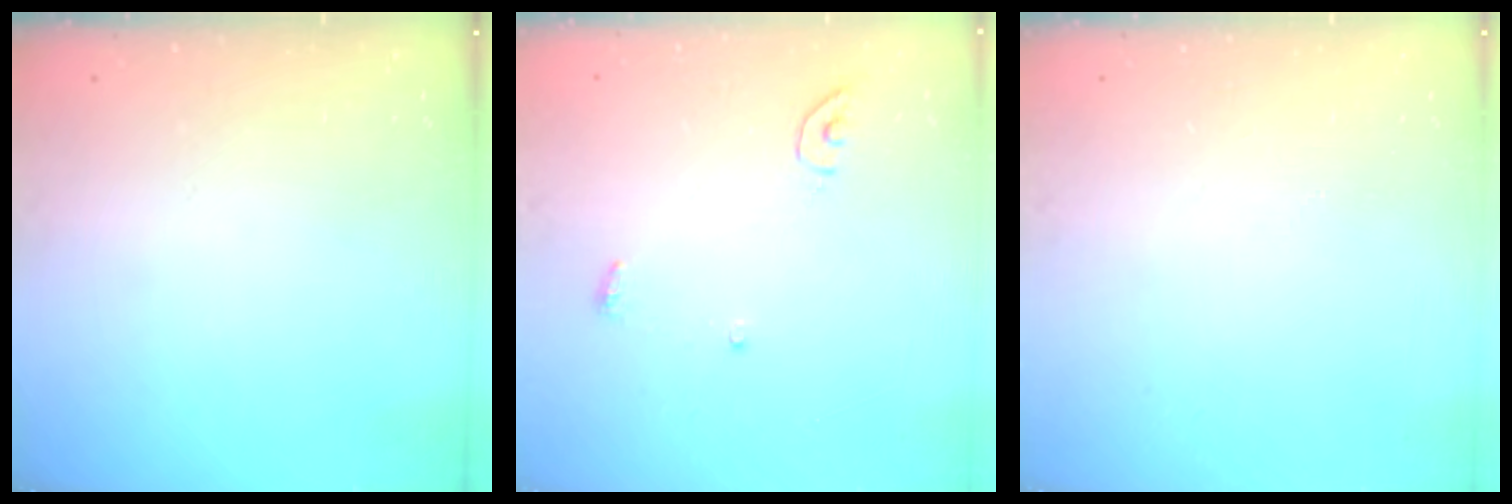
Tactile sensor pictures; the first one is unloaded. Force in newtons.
{"total": 3.8, "press": 3.7, "slide": 0.3}
{"total": 0.0}